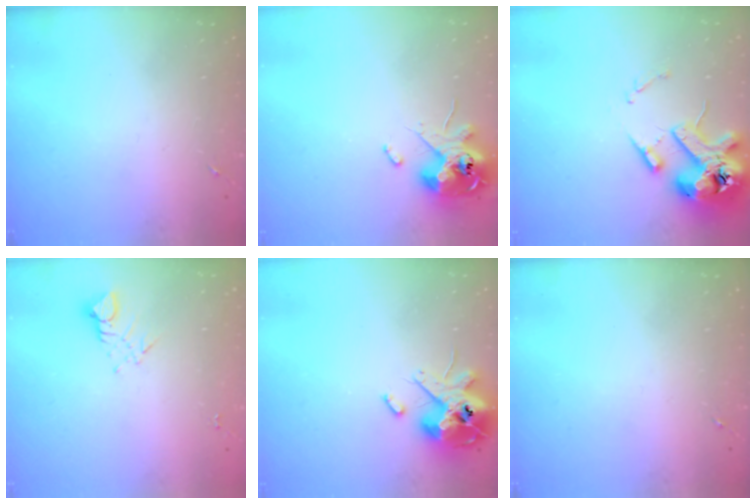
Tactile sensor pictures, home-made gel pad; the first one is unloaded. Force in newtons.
{"total": 12.0, "press": 11.8, "slide": 1.9}
{"total": 14.5, "press": 14.3, "slide": 2.0}
{"total": 3.8, "press": 3.8, "slide": 0.2}
{"total": 14.3, "press": 14.0, "slide": 2.5}
{"total": 0.0}